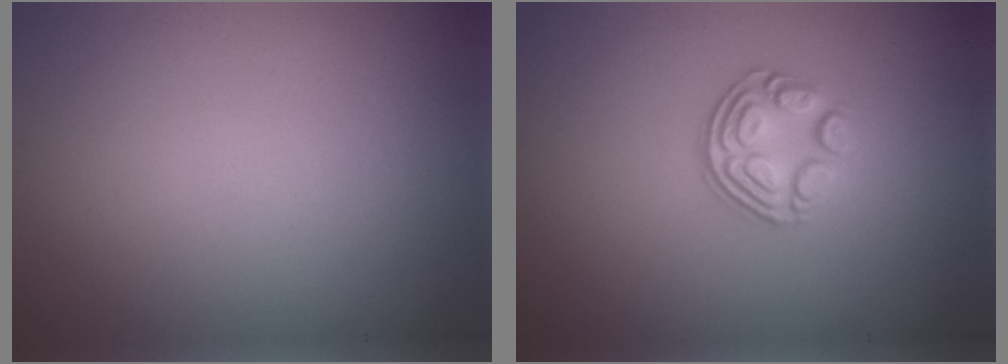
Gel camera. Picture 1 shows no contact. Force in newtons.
{"total": 3.6, "press": 2.5, "slide": 2.6}